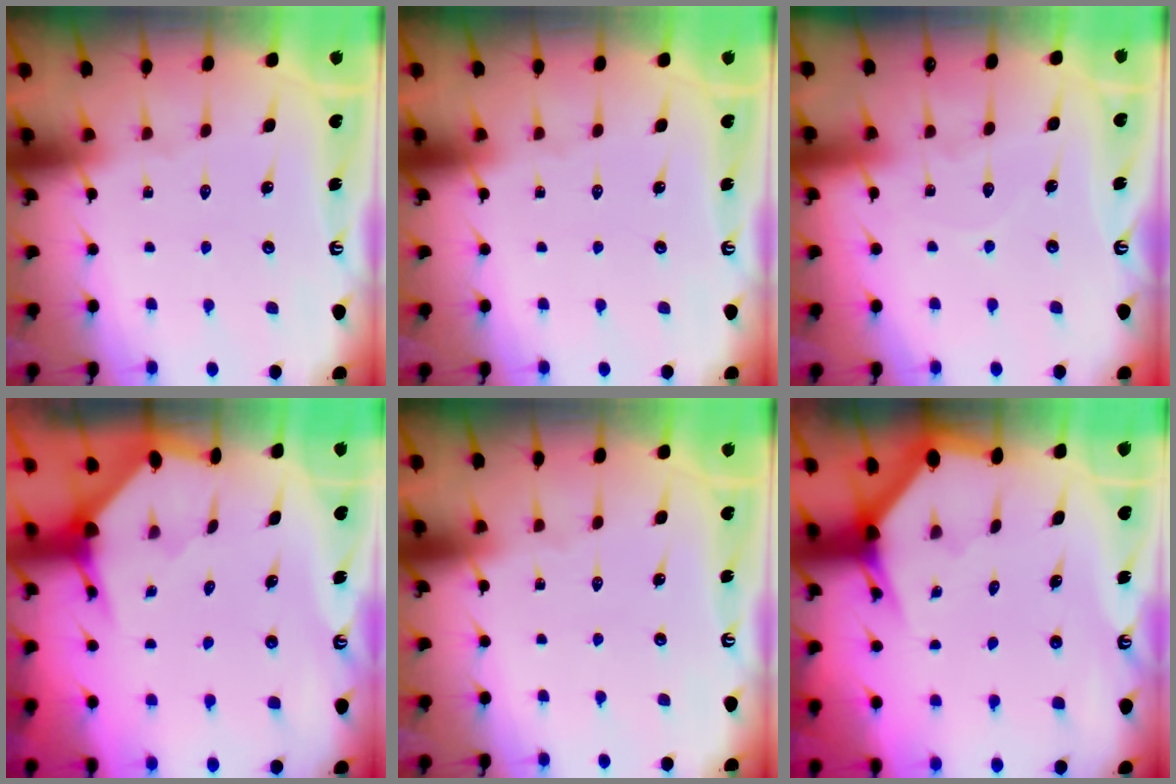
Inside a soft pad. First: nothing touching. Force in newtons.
{"total": 0.0}
{"total": 5.7, "press": 5.7, "slide": 0.5}
{"total": 3.3, "press": 3.3, "slide": 0.1}
{"total": 0.0}
{"total": 3.0, "press": 3.0, "slide": 0.0}